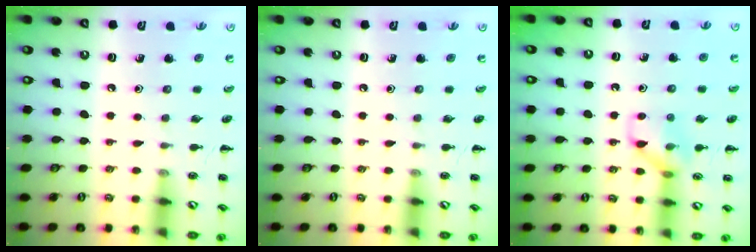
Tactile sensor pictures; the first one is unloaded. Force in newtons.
{"total": 0.0}
{"total": 9.3, "press": 9.3, "slide": 0.1}